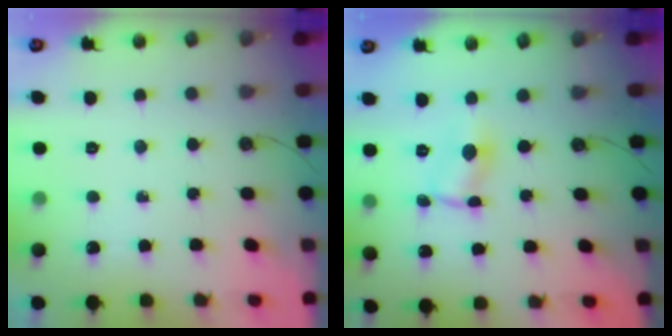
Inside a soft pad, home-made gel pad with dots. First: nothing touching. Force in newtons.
{"total": 1.5, "press": 1.5, "slide": 0.1}